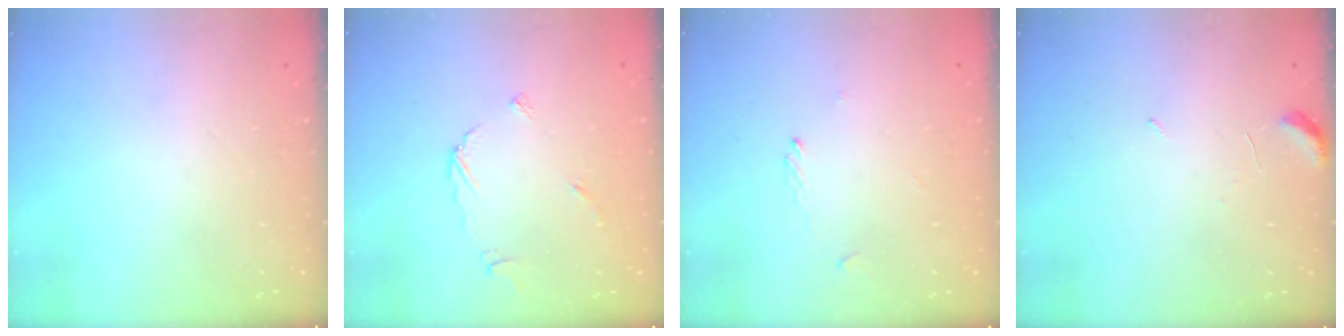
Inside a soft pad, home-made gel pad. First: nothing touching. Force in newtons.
{"total": 3.8, "press": 3.8, "slide": 0.5}
{"total": 1.2, "press": 1.2, "slide": 0.3}
{"total": 4.6, "press": 4.6, "slide": 0.5}